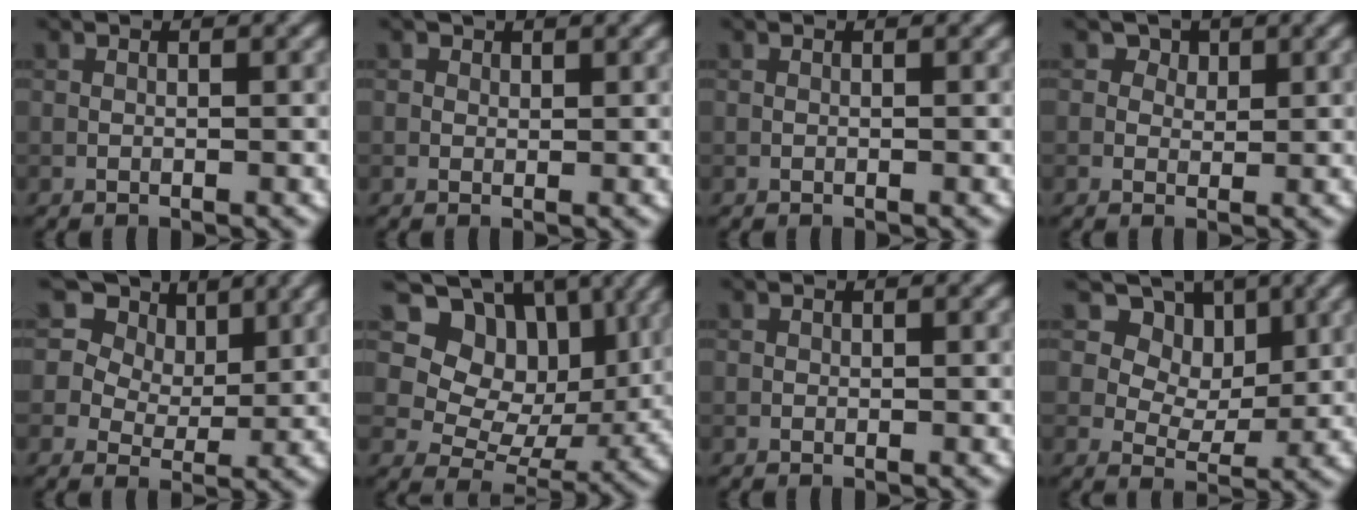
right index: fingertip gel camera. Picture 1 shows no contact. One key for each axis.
{"total": 0.7, "fx": 0.4, "fy": 0.5, "fz": 0.2, "tx": -0.001, "ty": -0.001, "tz": 0.006}
{"total": 0.0}
{"total": 2.4, "fx": 1.4, "fy": 1.7, "fz": 0.9, "tx": -0.014, "ty": -0.010, "tz": 0.022}
{"total": 9.6, "fx": 6.5, "fy": 5.7, "fz": 4.2, "tx": -0.094, "ty": 0.003, "tz": 0.101}
{"total": 11.7, "fx": 5.6, "fy": 8.2, "fz": 6.2, "tx": -0.116, "ty": 0.012, "tz": 0.098}
{"total": 0.0}
{"total": 8.8, "fx": 4.8, "fy": 6.1, "fz": 4.1, "tx": -0.073, "ty": -0.014, "tz": 0.083}